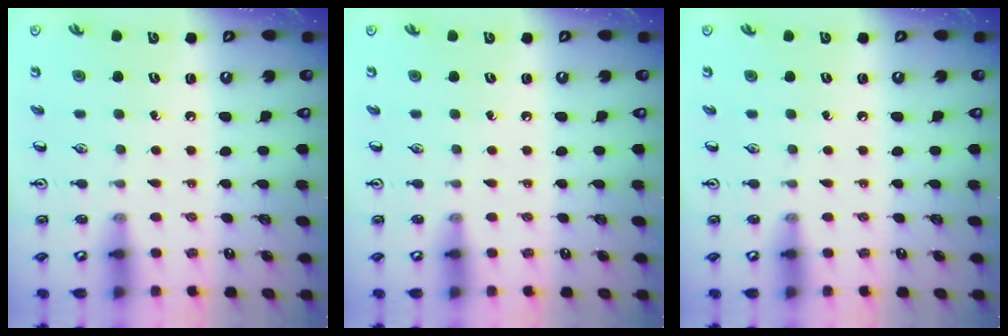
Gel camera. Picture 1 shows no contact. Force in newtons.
{"total": 0.0}
{"total": 0.0}